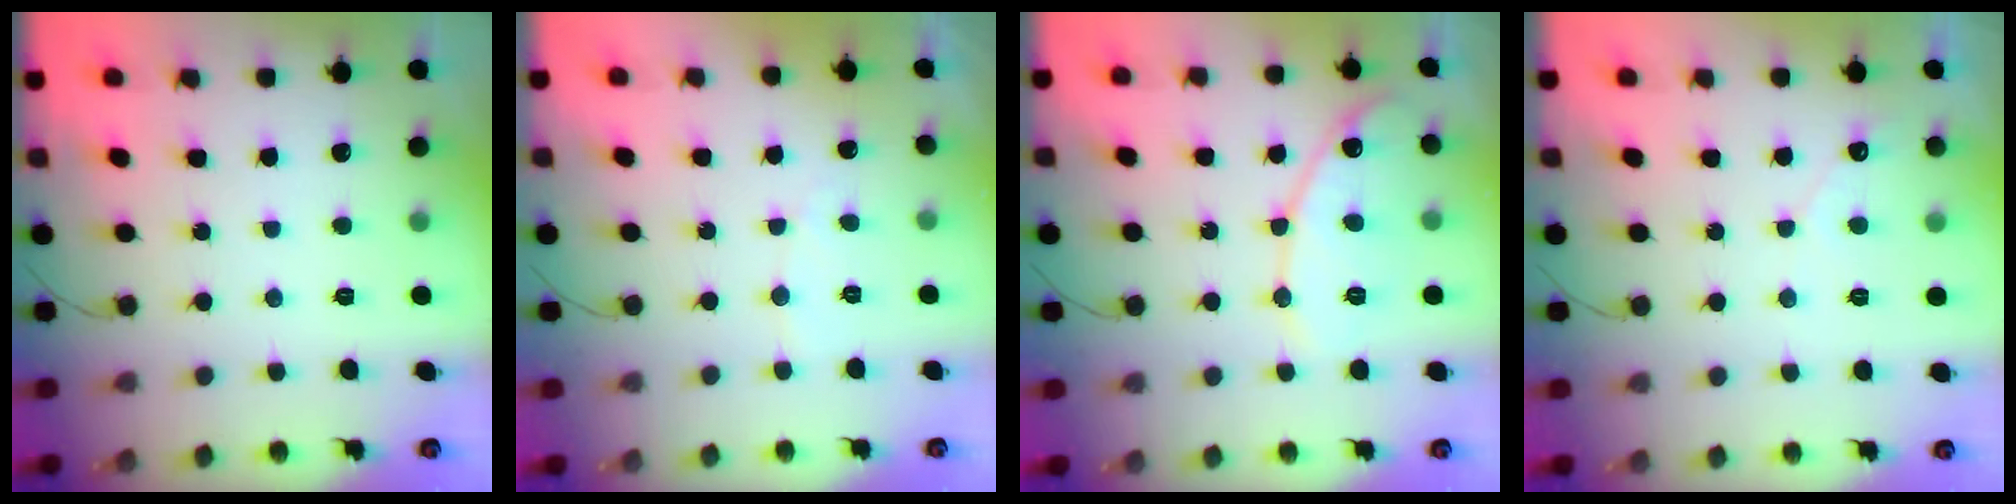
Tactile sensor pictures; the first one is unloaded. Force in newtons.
{"total": 2.6, "press": 2.6, "slide": 0.1}
{"total": 11.6, "press": 11.6, "slide": 1.0}
{"total": 2.9, "press": 2.9, "slide": 0.1}